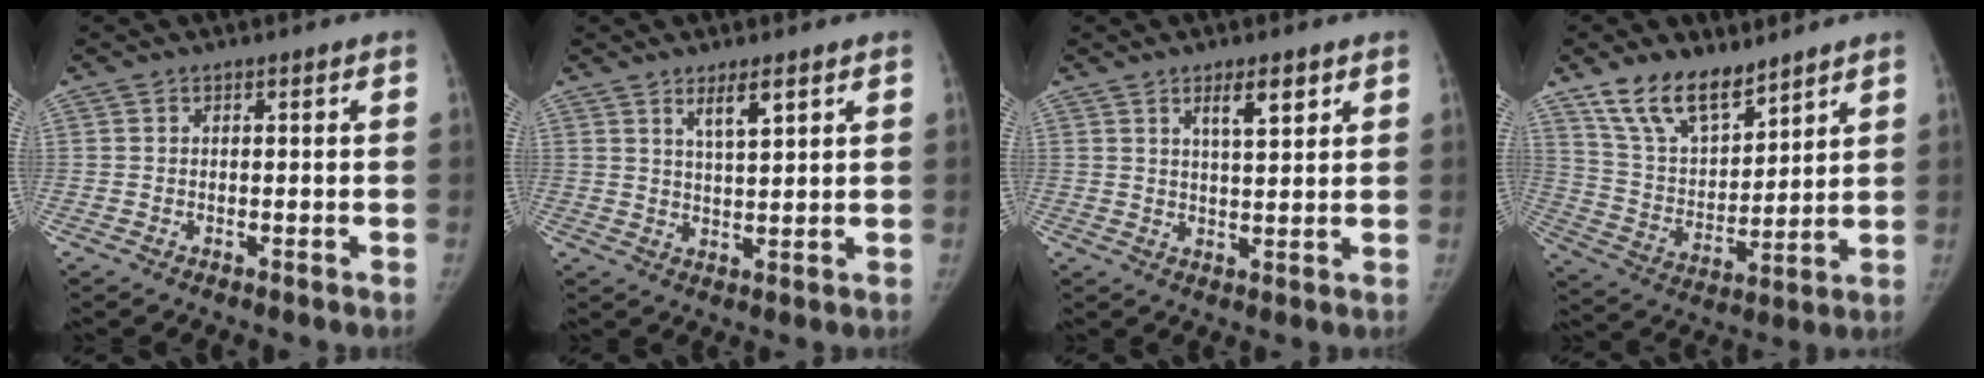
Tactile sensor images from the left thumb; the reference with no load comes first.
{"total": 4.5, "force": [2.7, 0.9, 3.4], "torque": [-0.056, -0.023, 0.052]}
{"total": 5.2, "force": [2.9, 1.5, 4.0], "torque": [-0.056, -0.020, 0.050]}
{"total": 13.8, "force": [10.1, 6.6, 6.7], "torque": [-0.090, -0.054, 0.198]}